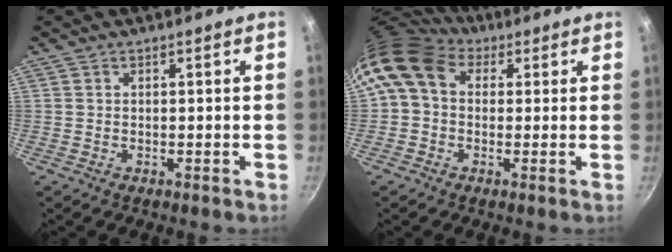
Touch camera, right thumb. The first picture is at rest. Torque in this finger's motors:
{"motor_torque": [2.13, 2.13, 1.17, -0.68, 0.50]}